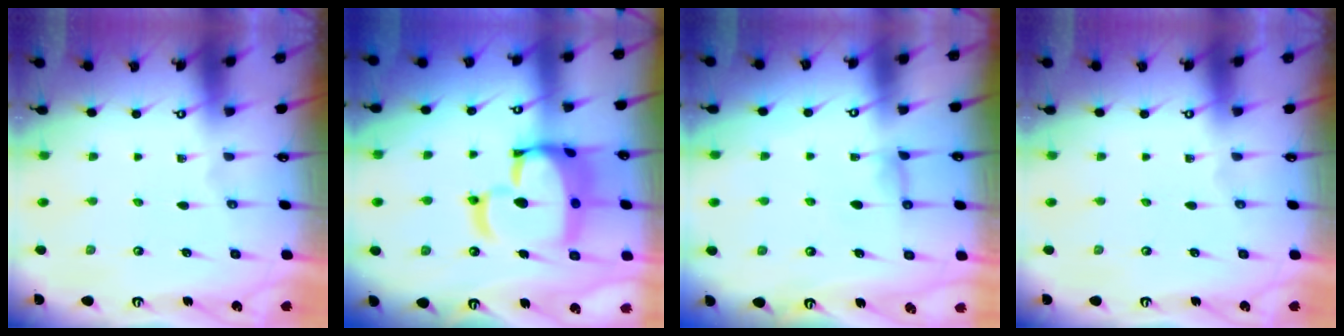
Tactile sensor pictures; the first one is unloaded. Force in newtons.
{"total": 16.7, "press": 16.6, "slide": 1.7}
{"total": 1.3, "press": 1.2, "slide": 0.4}
{"total": 0.0}